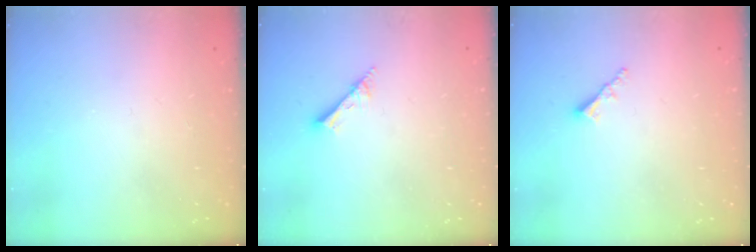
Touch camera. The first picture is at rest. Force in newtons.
{"total": 2.0, "press": 2.0, "slide": 0.1}
{"total": 2.3, "press": 2.2, "slide": 0.6}